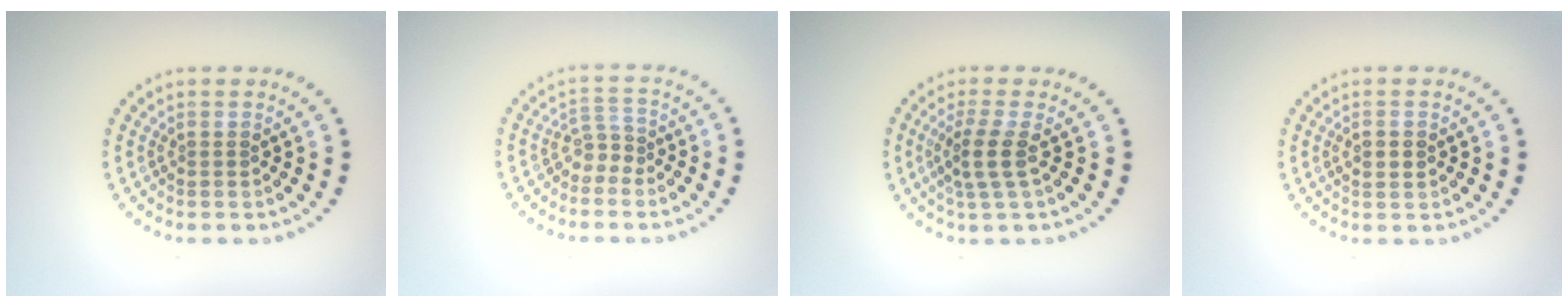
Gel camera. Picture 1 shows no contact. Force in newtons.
{"total": 1.9, "press": 1.2, "slide": 1.4}
{"total": 2.6, "press": 2.1, "slide": 1.6}
{"total": 1.2, "press": 1.2, "slide": 0.0}